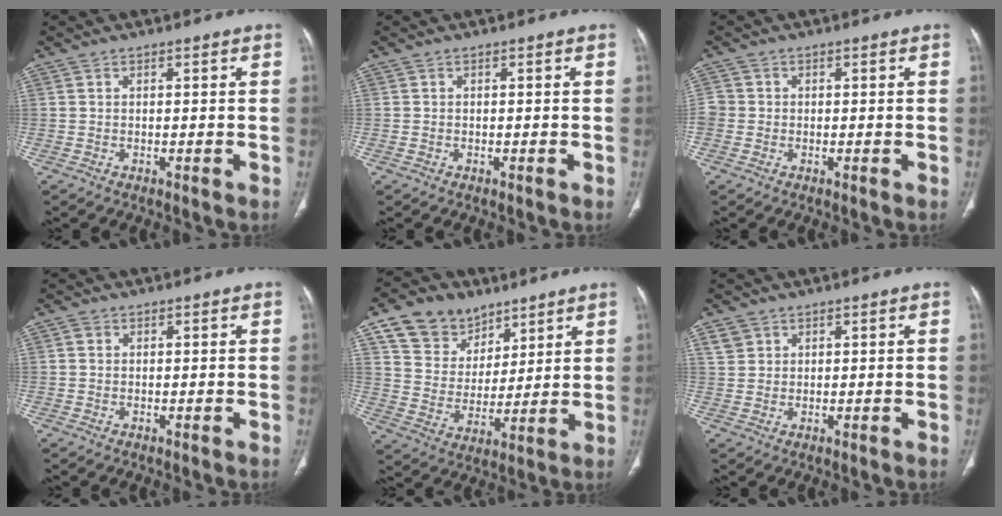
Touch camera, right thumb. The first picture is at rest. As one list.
[{"total": 0.0}, {"total": 3.2, "force": [-0.5, 3.0, 1.1], "torque": [-0.018, 0.010, -0.011]}, {"total": 0.7, "force": [0.1, 0.7, 0.2], "torque": [0.003, 0.003, 0.000]}, {"total": 13.8, "force": [9.0, 9.6, 4.2], "torque": [-0.038, -0.036, 0.169]}, {"total": 2.6, "force": [1.5, 2.1, 0.6], "torque": [0.001, -0.004, 0.029]}]